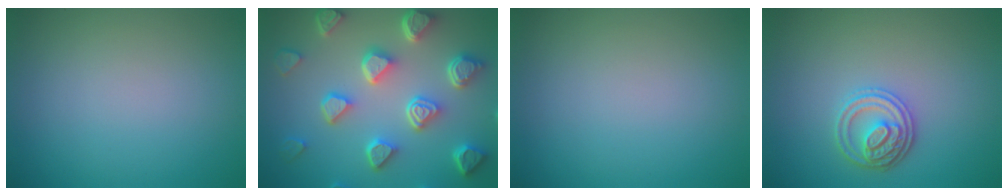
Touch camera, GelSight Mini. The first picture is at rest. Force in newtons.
{"total": 7.5, "press": 5.7, "slide": 4.8}
{"total": 0.0}
{"total": 3.0, "press": 2.8, "slide": 1.0}